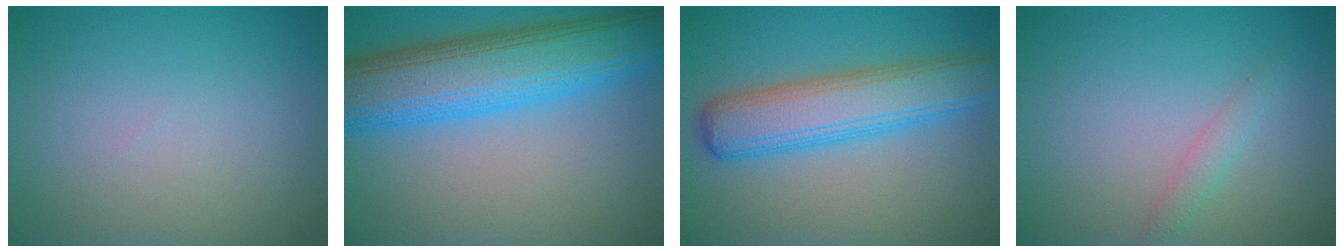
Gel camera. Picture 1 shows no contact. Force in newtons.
{"total": 10.9, "press": 10.9, "slide": 0.2}
{"total": 7.0, "press": 7.0, "slide": 0.1}
{"total": 1.5, "press": 1.5, "slide": 0.0}